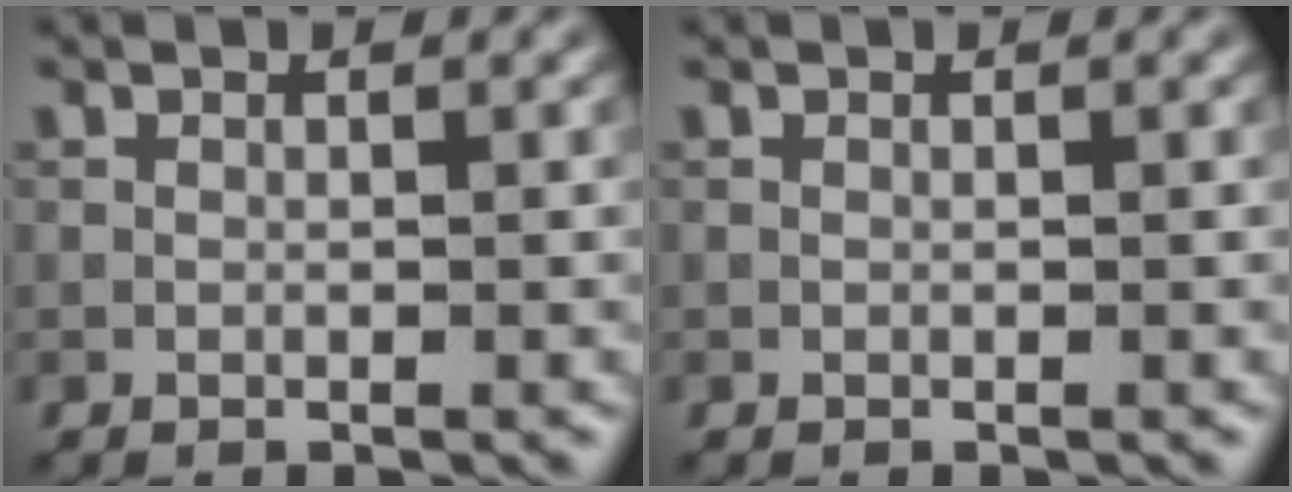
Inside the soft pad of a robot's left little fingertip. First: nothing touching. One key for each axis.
{"total": 0.0}